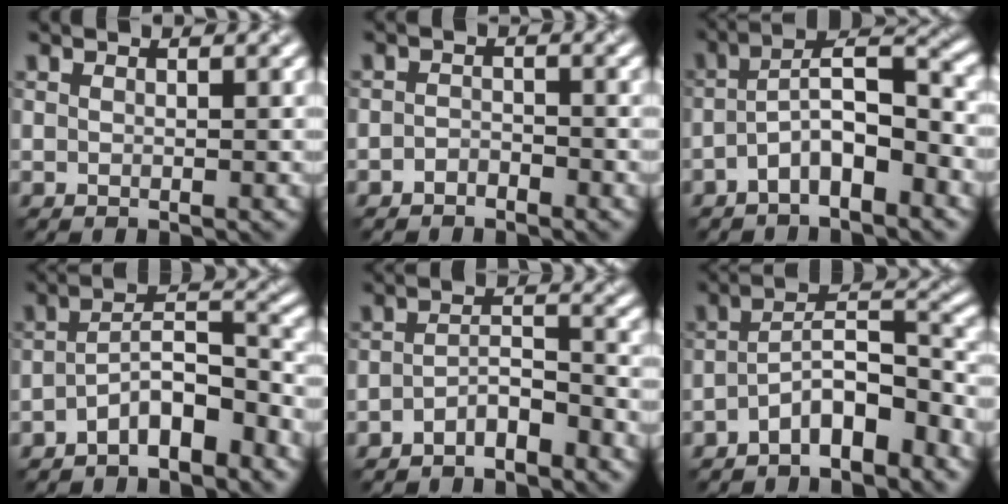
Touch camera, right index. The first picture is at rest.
{"total": 1.2, "force": [-1.1, 0.6, 0.2], "torque": [-0.004, 0.007, -0.025]}
{"total": 5.7, "force": [-2.6, 1.8, 4.8], "torque": [-0.084, 0.020, -0.052]}
{"total": 5.9, "force": [-3.6, 2.1, 4.2], "torque": [-0.067, 0.014, -0.065]}
{"total": 2.8, "force": [-2.2, 0.8, 1.6], "torque": [-0.033, 0.010, -0.047]}
{"total": 6.6, "force": [-4.1, 2.2, 4.7], "torque": [-0.073, 0.015, -0.075]}